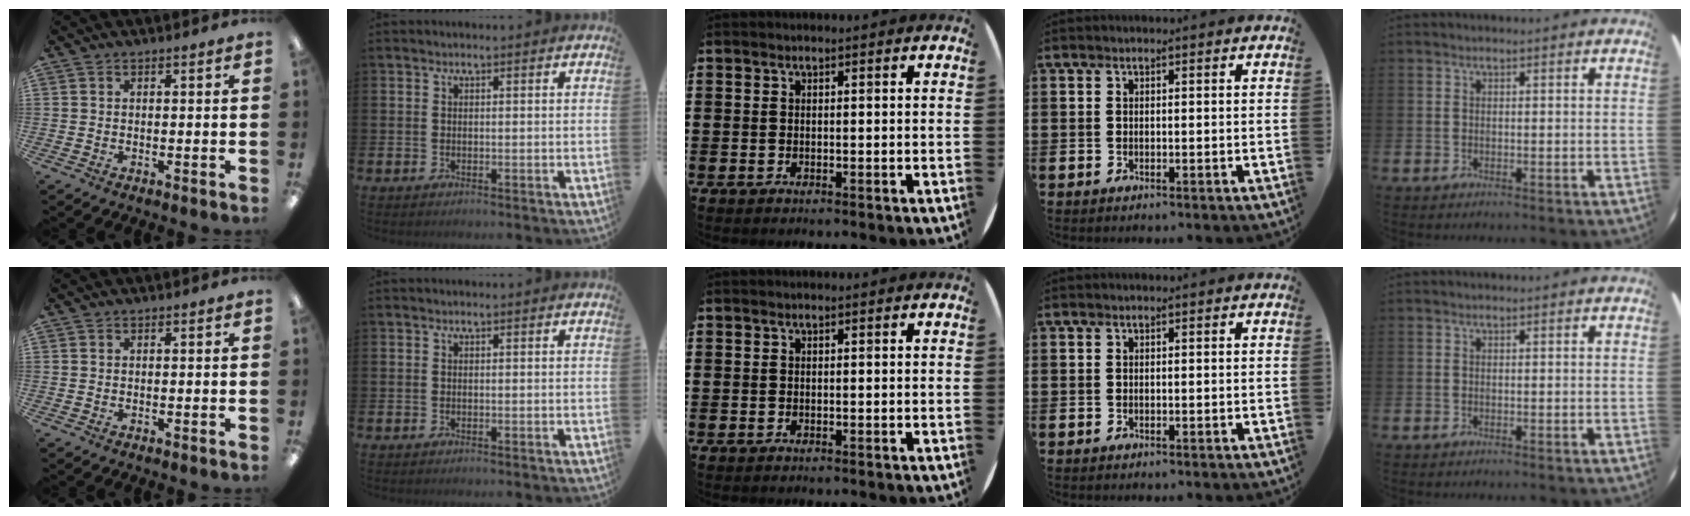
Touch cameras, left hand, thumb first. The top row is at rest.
{}